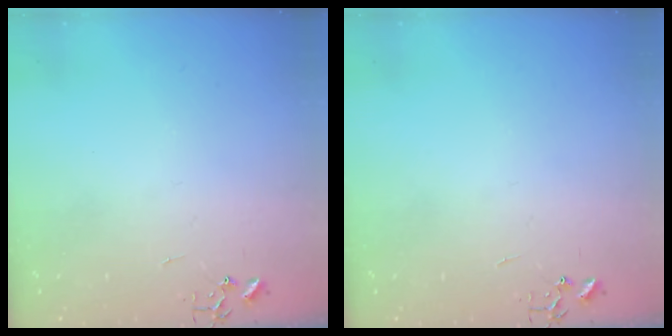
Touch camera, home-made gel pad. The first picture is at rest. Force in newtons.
{"total": 0.0}